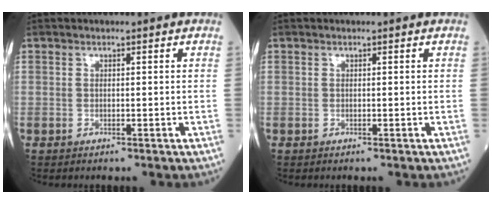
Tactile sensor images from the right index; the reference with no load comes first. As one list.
[{"total": 0.0}]